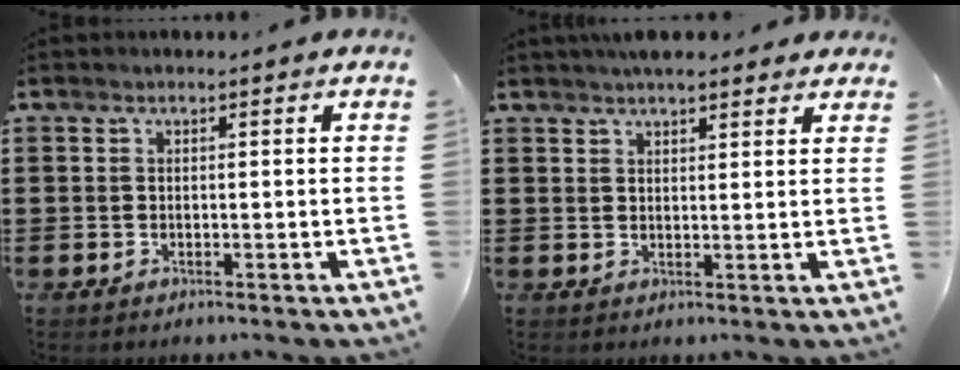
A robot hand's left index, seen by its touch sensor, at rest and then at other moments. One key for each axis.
{"total": 3.6, "fx": 3.1, "fy": 1.0, "fz": 1.4, "tx": -0.034, "ty": 0.002, "tz": 0.058}